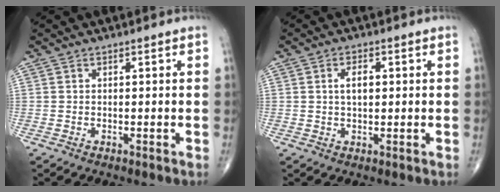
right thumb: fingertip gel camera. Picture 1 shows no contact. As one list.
[{"total": 3.5, "force": [0.6, 1.8, 2.9], "torque": [-0.050, 0.002, 0.009]}]